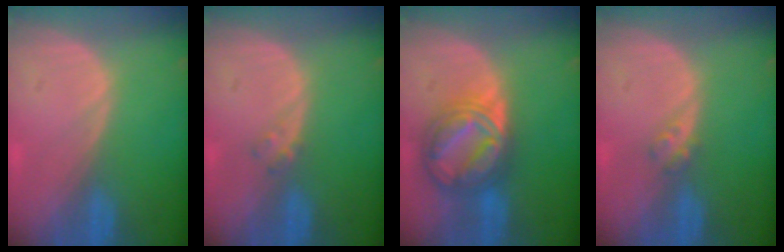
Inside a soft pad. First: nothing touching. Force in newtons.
{"total": 1.2, "press": 1.2, "slide": 0.2}
{"total": 9.2, "press": 9.1, "slide": 0.6}
{"total": 1.8, "press": 1.5, "slide": 0.9}